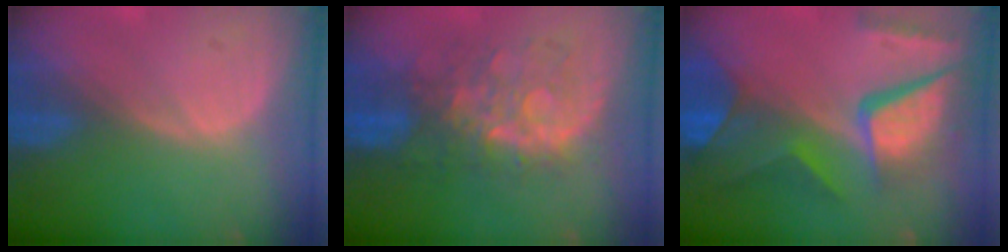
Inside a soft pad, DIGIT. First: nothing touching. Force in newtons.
{"total": 8.6, "press": 8.5, "slide": 1.5}
{"total": 11.8, "press": 9.8, "slide": 6.6}